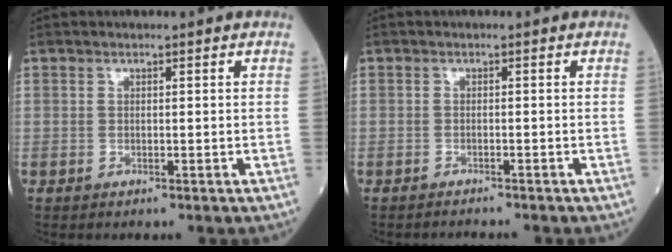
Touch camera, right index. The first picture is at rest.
{"total": 1.7, "force": [-1.7, -0.1, 0.1], "torque": [-0.001, -0.005, -0.023]}